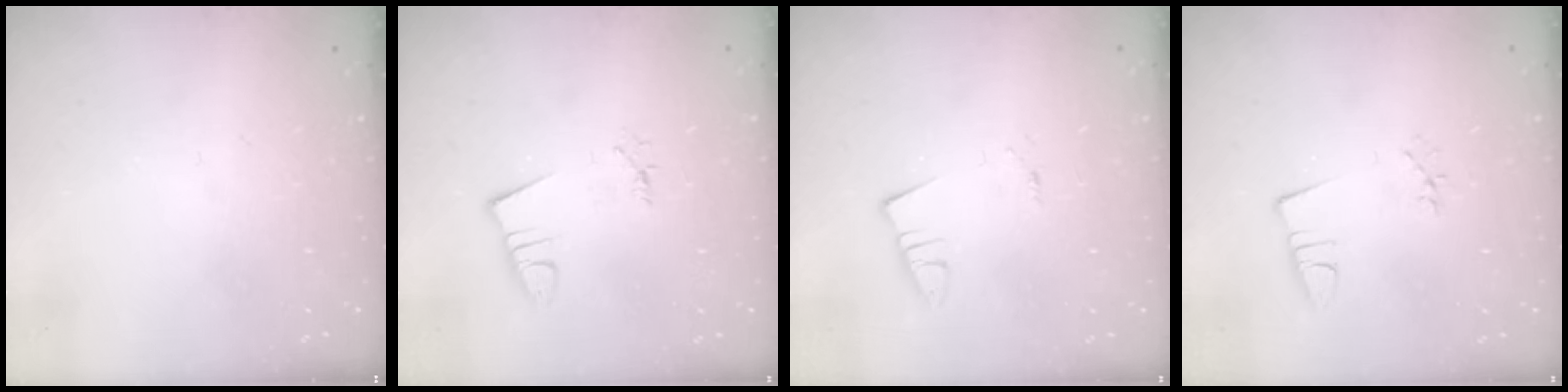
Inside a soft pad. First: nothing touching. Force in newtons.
{"total": 1.1, "press": 1.1, "slide": 0.1}
{"total": 1.0, "press": 1.0, "slide": 0.1}
{"total": 2.0, "press": 1.4, "slide": 1.4}